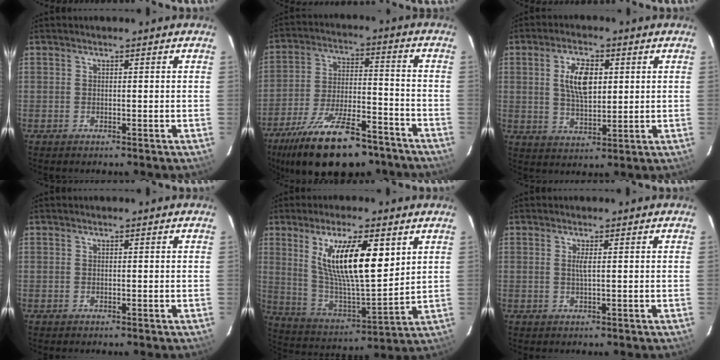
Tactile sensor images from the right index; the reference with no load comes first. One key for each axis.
{"total": 22.9, "fx": -16.5, "fy": 8.6, "fz": 13.3, "tx": -0.248, "ty": -0.019, "tz": -0.251}
{"total": 8.1, "fx": 2.0, "fy": 3.9, "fz": 6.8, "tx": -0.127, "ty": 0.007, "tz": 0.039}
{"total": 0.0}
{"total": 17.3, "fx": 6.9, "fy": 4.6, "fz": 15.2, "tx": -0.266, "ty": -0.007, "tz": 0.133}
{"total": 1.3, "fx": 0.2, "fy": -0.2, "fz": 1.3, "tx": -0.026, "ty": -0.001, "tz": 0.004}